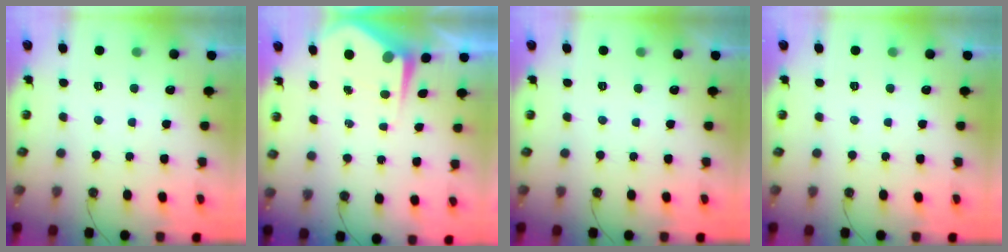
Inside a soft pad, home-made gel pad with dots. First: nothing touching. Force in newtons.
{"total": 5.0, "press": 5.0, "slide": 0.3}
{"total": 0.0}
{"total": 0.0}